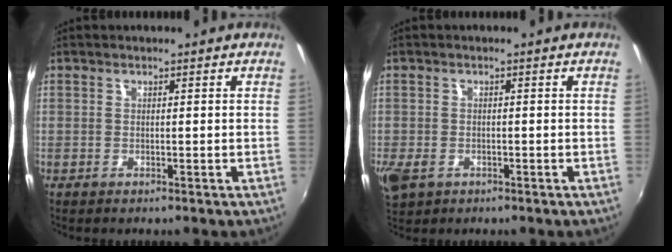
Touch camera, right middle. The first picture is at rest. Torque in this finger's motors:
{"motor_torque": [1.09, -1.05, 0.38, 0.21]}